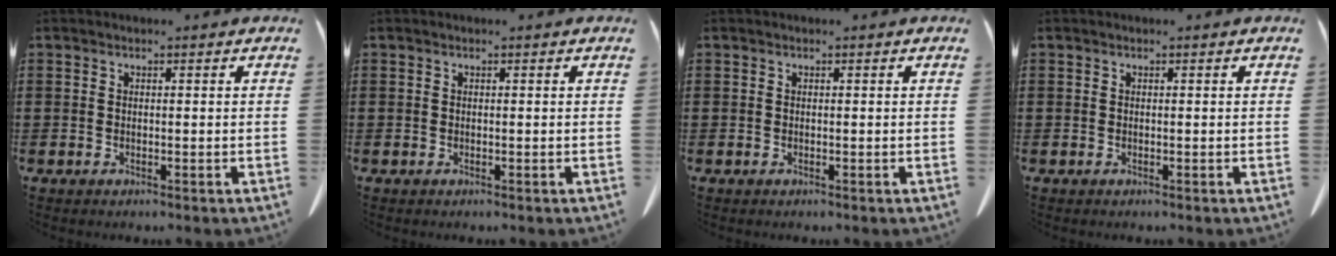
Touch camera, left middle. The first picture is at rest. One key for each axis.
{"total": 0.0}
{"total": 0.0}
{"total": 0.0}